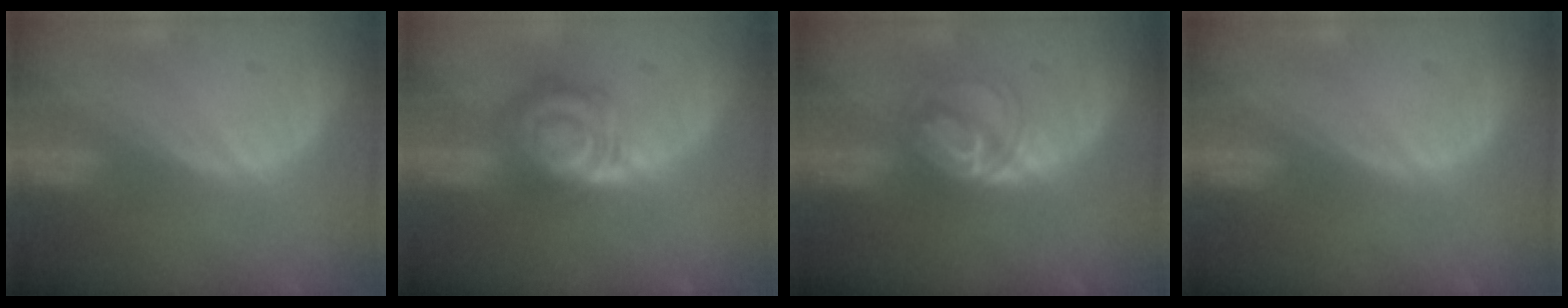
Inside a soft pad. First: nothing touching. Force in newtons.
{"total": 7.8, "press": 7.0, "slide": 3.4}
{"total": 5.7, "press": 5.4, "slide": 1.7}
{"total": 0.0}